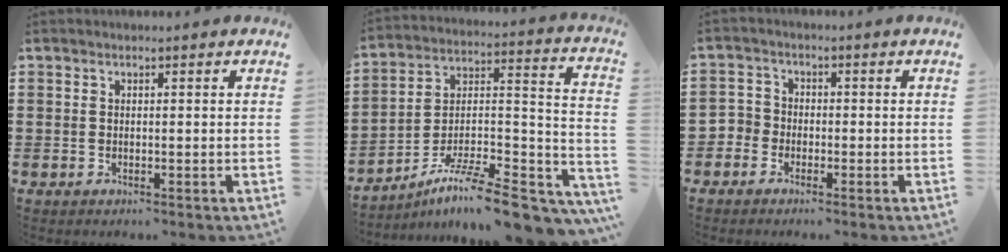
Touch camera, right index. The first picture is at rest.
{"total": 11.9, "force": [-9.0, 2.0, 7.5], "torque": [-0.109, 0.026, -0.161]}
{"total": 2.6, "force": [-1.8, 1.9, 0.1], "torque": [-0.021, 0.002, -0.044]}